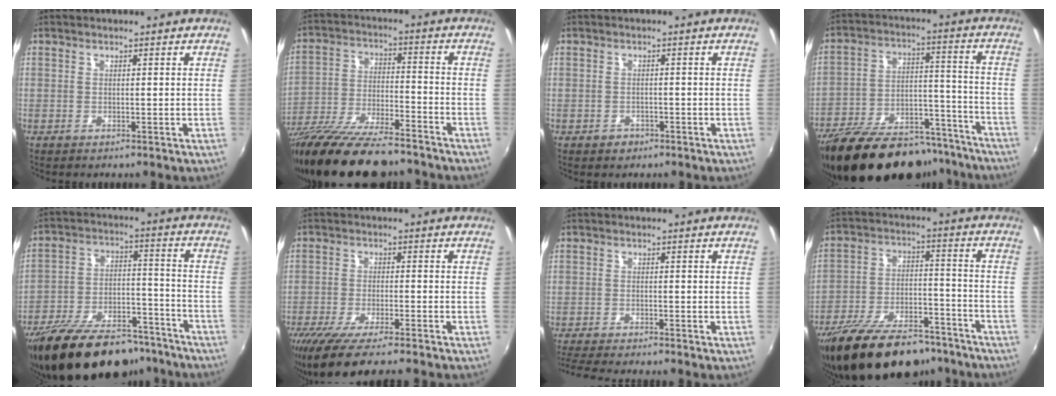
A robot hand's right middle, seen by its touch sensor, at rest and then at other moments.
{"total": 21.2, "force": [-17.3, 4.0, 11.6], "torque": [-0.230, -0.050, -0.294]}
{"total": 1.7, "force": [-1.1, 1.3, 0.4], "torque": [-0.009, -0.002, -0.016]}
{"total": 26.1, "force": [-20.9, 10.4, 11.7], "torque": [-0.218, 0.017, -0.292]}
{"total": 23.7, "force": [-18.8, 9.1, 11.2], "torque": [-0.208, 0.004, -0.275]}
{"total": 11.1, "force": [-9.1, 0.5, 6.3], "torque": [-0.135, -0.042, -0.157]}
{"total": 6.9, "force": [-6.3, -0.3, 2.8], "torque": [-0.072, -0.024, -0.107]}
{"total": 22.0, "force": [-17.4, 8.1, 10.7], "torque": [-0.201, -0.010, -0.261]}